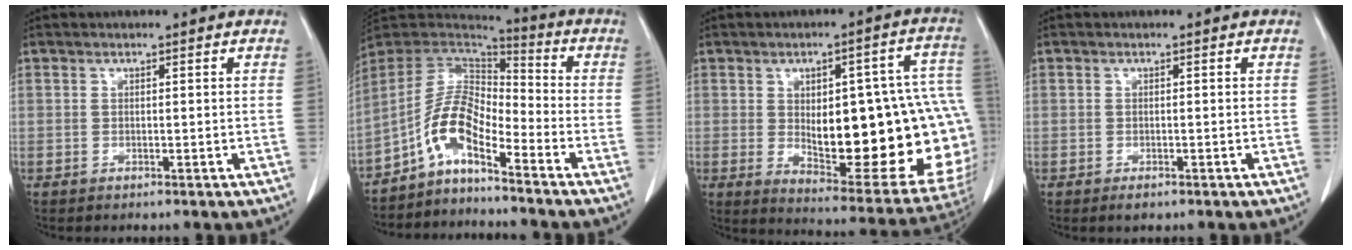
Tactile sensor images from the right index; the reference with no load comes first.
{"total": 8.8, "force": [-5.2, 2.7, 6.6], "torque": [-0.138, 0.025, -0.100]}
{"total": 27.3, "force": [-1.4, 8.6, 25.9], "torque": [-0.258, 0.028, 0.011]}
{"total": 1.2, "force": [-0.8, 0.6, 0.6], "torque": [-0.009, 0.000, -0.007]}